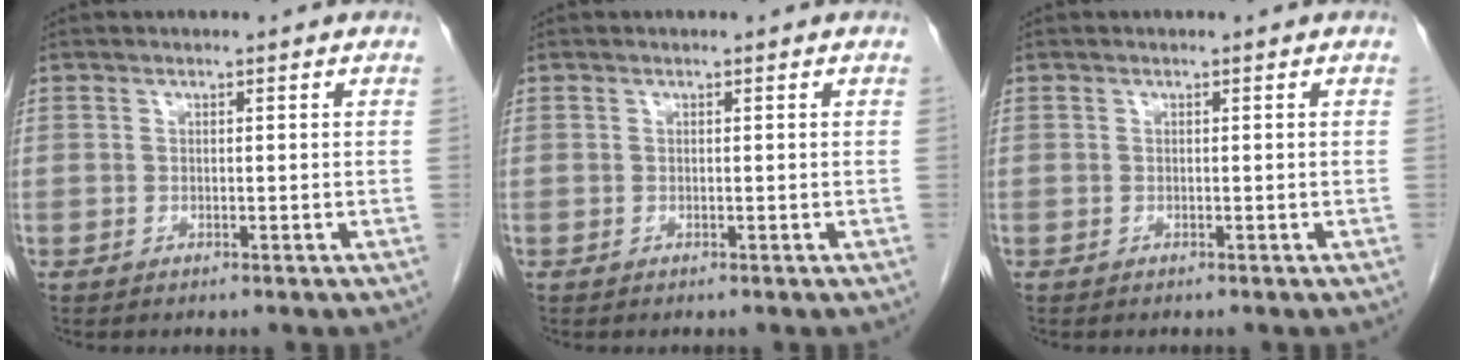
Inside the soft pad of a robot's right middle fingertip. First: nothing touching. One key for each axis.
{"total": 0.0}
{"total": 0.0}